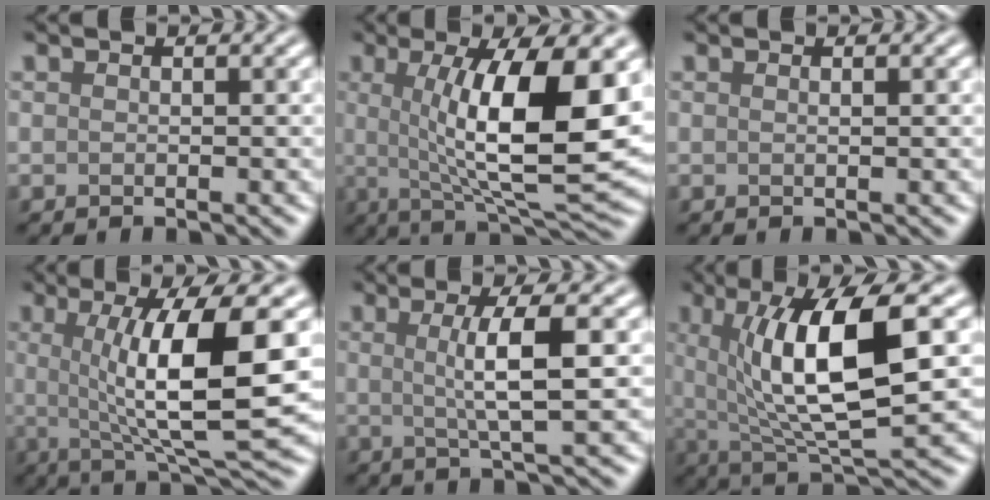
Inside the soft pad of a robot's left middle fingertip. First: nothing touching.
{"total": 12.0, "force": [1.2, 3.0, 11.5], "torque": [-0.166, -0.005, 0.024]}
{"total": 0.5, "force": [0.2, 0.2, 0.4], "torque": [-0.002, 0.003, 0.001]}
{"total": 10.5, "force": [1.0, 2.3, 10.2], "torque": [-0.143, -0.011, 0.022]}
{"total": 4.8, "force": [0.5, 0.9, 4.7], "torque": [-0.074, 0.003, 0.007]}
{"total": 10.6, "force": [1.8, 3.0, 10.0], "torque": [-0.157, -0.003, 0.036]}